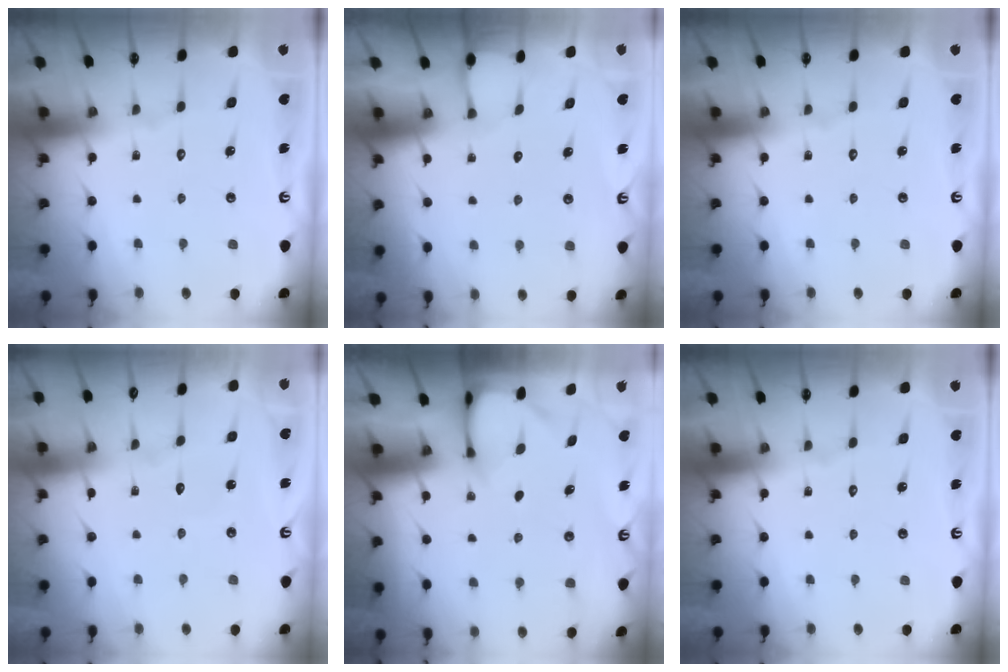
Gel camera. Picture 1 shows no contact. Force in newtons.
{"total": 1.5, "press": 1.5, "slide": 0.1}
{"total": 0.0}
{"total": 2.4, "press": 2.4, "slide": 0.2}
{"total": 3.5, "press": 3.4, "slide": 0.2}
{"total": 0.0}